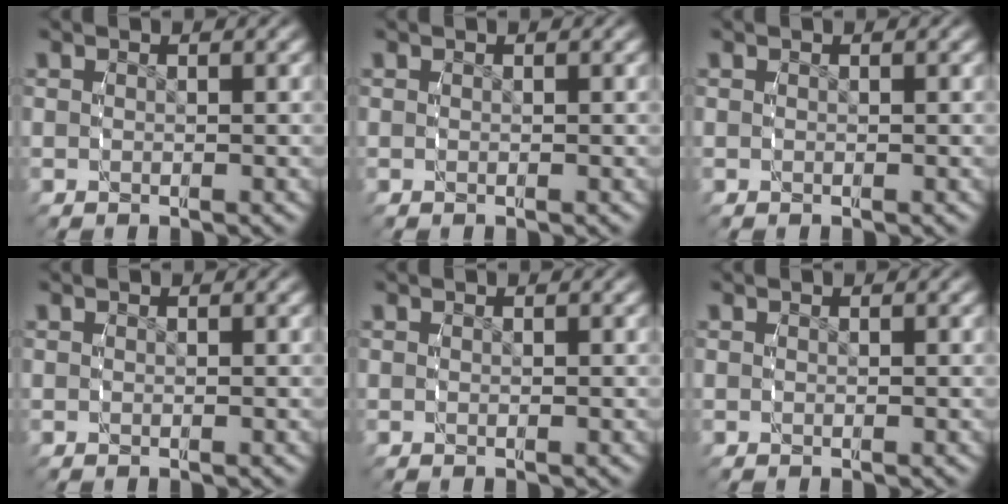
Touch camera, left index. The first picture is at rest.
{"total": 0.0}
{"total": 0.0}
{"total": 0.0}
{"total": 0.0}
{"total": 0.0}